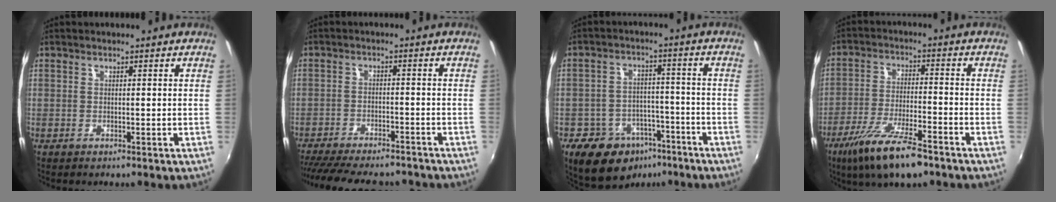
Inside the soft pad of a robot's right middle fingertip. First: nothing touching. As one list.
[{"total": 17.6, "force": [-14.9, 4.8, 7.9], "torque": [-0.165, -0.028, -0.219]}, {"total": 13.0, "force": [-8.3, 8.8, 4.8], "torque": [-0.111, 0.016, -0.109]}, {"total": 13.2, "force": [-9.0, 3.3, 9.1], "torque": [-0.194, -0.032, -0.162]}]